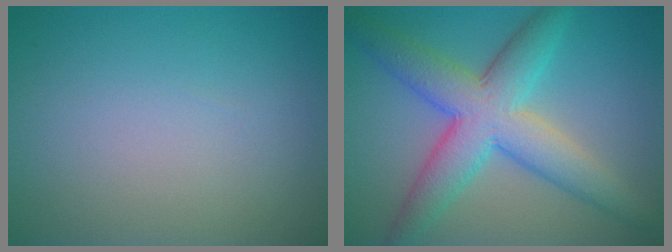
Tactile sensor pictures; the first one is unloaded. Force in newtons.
{"total": 7.8, "press": 7.8, "slide": 0.2}